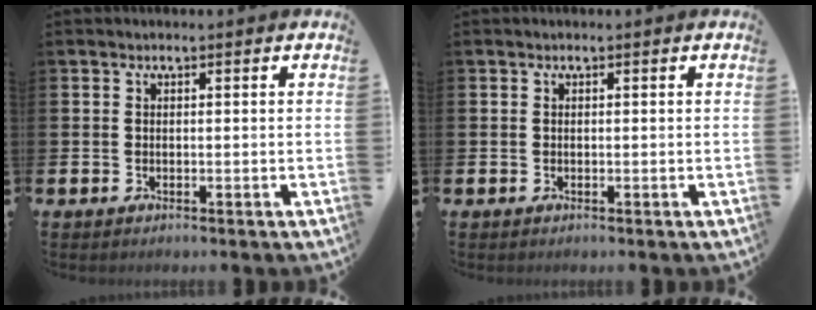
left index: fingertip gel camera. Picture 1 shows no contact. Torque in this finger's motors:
{"motor_torque": [-0.36, 0.29, 0.02, -0.01]}